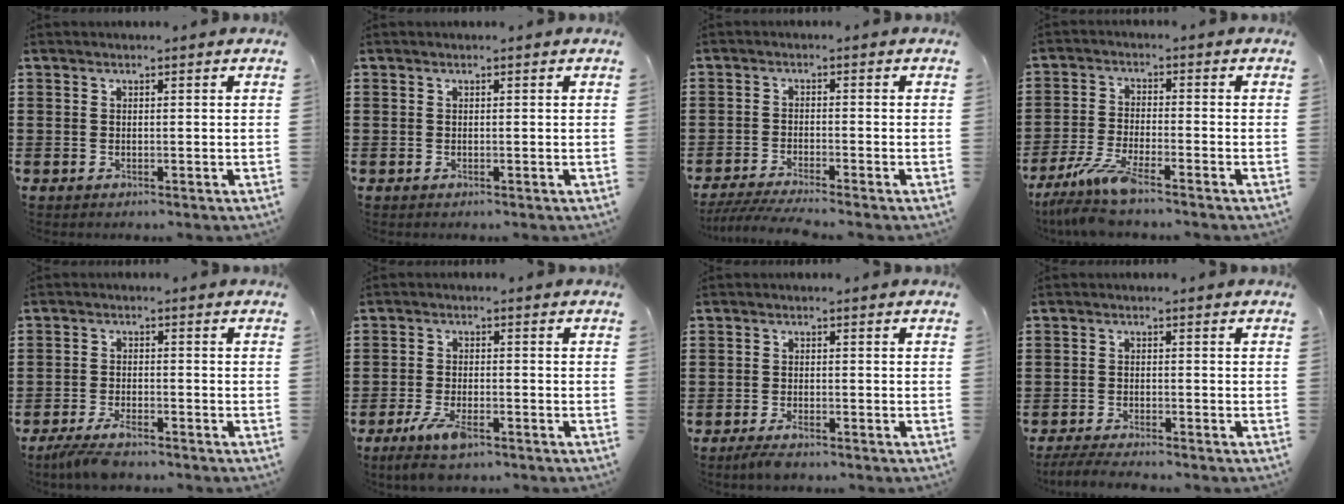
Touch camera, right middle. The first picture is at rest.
{"total": 0.0}
{"total": 3.4, "force": [-3.1, -0.2, 1.4], "torque": [-0.038, -0.010, -0.065]}
{"total": 6.4, "force": [-5.2, 0.2, 3.6], "torque": [-0.091, -0.022, -0.103]}
{"total": 4.0, "force": [-3.4, 0.6, 2.0], "torque": [-0.055, -0.010, -0.071]}
{"total": 5.2, "force": [-3.2, 1.6, 3.9], "torque": [-0.087, -0.009, -0.060]}
{"total": 2.1, "force": [-1.6, 0.4, 1.2], "torque": [-0.030, -0.003, -0.032]}
{"total": 2.7, "force": [-2.6, 0.0, 0.8], "torque": [-0.021, -0.001, -0.054]}